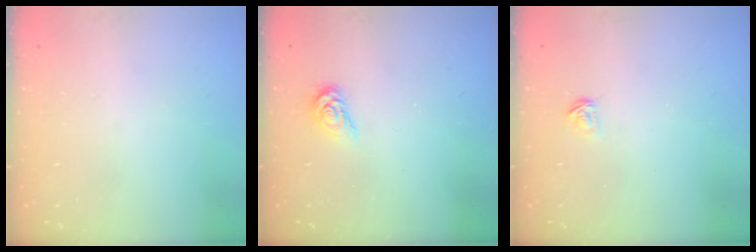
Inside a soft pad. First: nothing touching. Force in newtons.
{"total": 4.1, "press": 4.1, "slide": 0.4}
{"total": 3.2, "press": 3.2, "slide": 0.2}